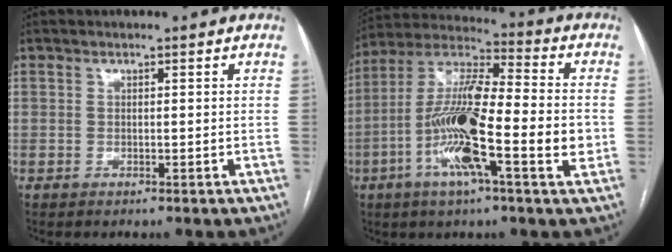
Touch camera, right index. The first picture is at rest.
{"total": 18.9, "force": [-4.1, 2.8, 18.3], "torque": [-0.345, -0.001, -0.077]}